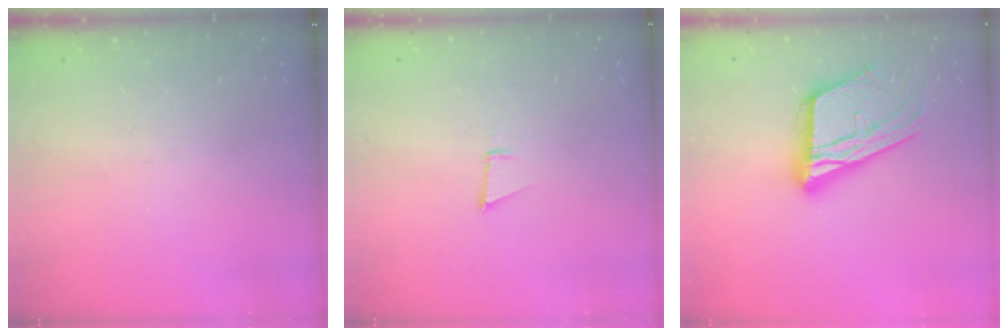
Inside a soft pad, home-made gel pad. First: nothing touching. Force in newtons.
{"total": 3.0, "press": 2.9, "slide": 0.8}
{"total": 19.6, "press": 19.4, "slide": 2.8}